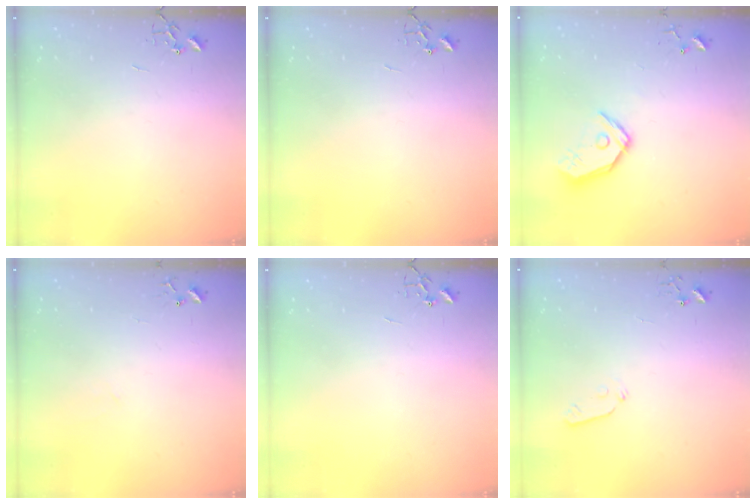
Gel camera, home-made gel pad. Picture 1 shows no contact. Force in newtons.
{"total": 0.0}
{"total": 12.4, "press": 12.2, "slide": 1.9}
{"total": 4.6, "press": 4.5, "slide": 0.6}
{"total": 0.0}
{"total": 4.8, "press": 4.7, "slide": 0.7}